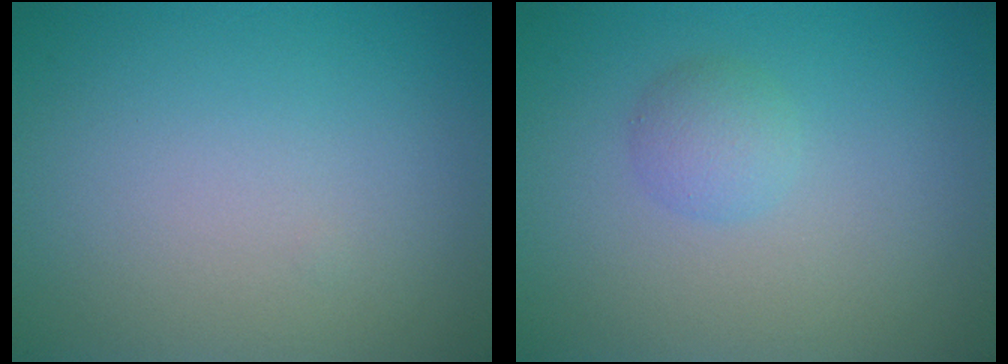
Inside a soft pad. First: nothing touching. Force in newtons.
{"total": 1.7, "press": 1.7, "slide": 0.0}